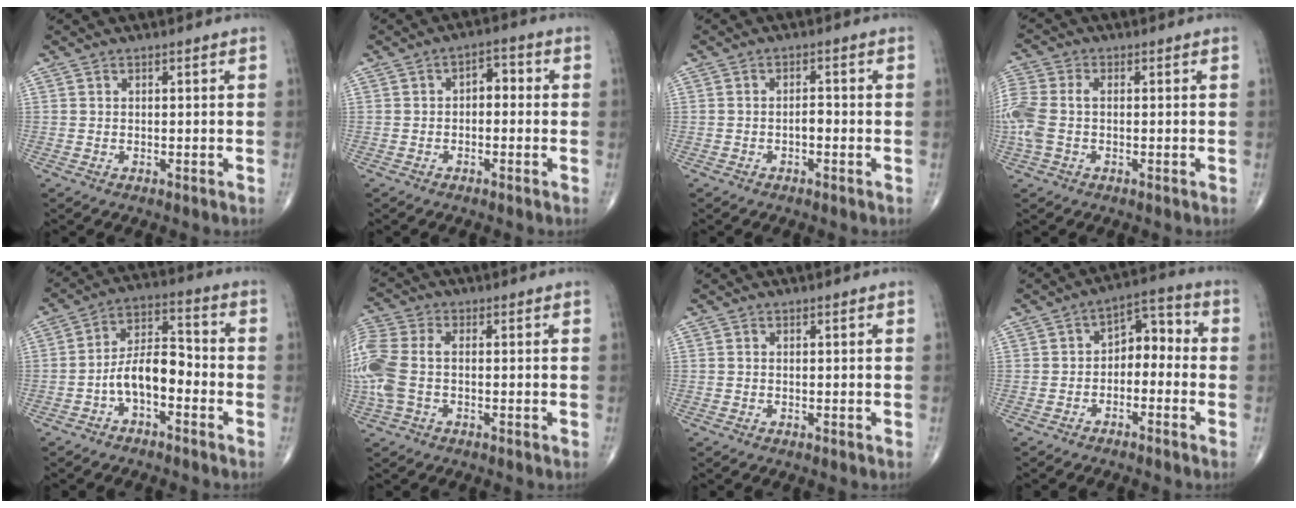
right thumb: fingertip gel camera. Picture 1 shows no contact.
{"total": 3.8, "force": [-0.3, 2.4, 2.9], "torque": [-0.025, 0.020, -0.016]}
{"total": 1.7, "force": [-0.7, 0.8, 1.3], "torque": [-0.014, 0.006, -0.014]}
{"total": 8.7, "force": [-0.7, 5.5, 6.7], "torque": [-0.189, 0.018, -0.018]}
{"total": 8.9, "force": [-3.2, 4.5, 6.9], "torque": [-0.112, 0.045, -0.064]}
{"total": 11.6, "force": [-0.9, 6.9, 9.2], "torque": [-0.261, 0.020, -0.016]}
{"total": 0.0}
{"total": 9.4, "force": [-2.2, 6.1, 6.8], "torque": [-0.059, 0.053, -0.048]}